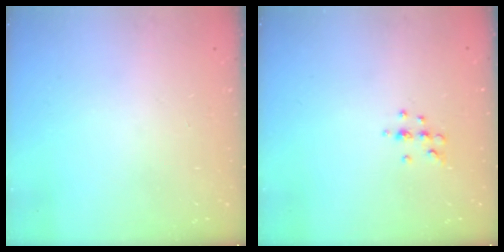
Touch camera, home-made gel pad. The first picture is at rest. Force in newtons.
{"total": 4.8, "press": 4.4, "slide": 1.8}